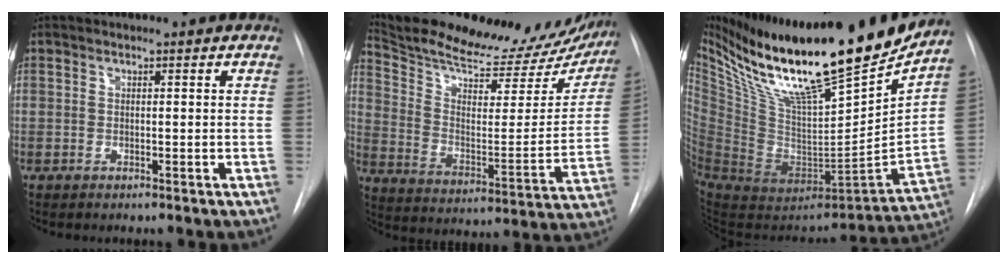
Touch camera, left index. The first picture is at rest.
{"total": 29.8, "force": [26.6, 6.8, 11.6], "torque": [-0.188, -0.051, 0.355]}
{"total": 31.2, "force": [23.9, 4.1, 19.6], "torque": [-0.326, -0.020, 0.386]}